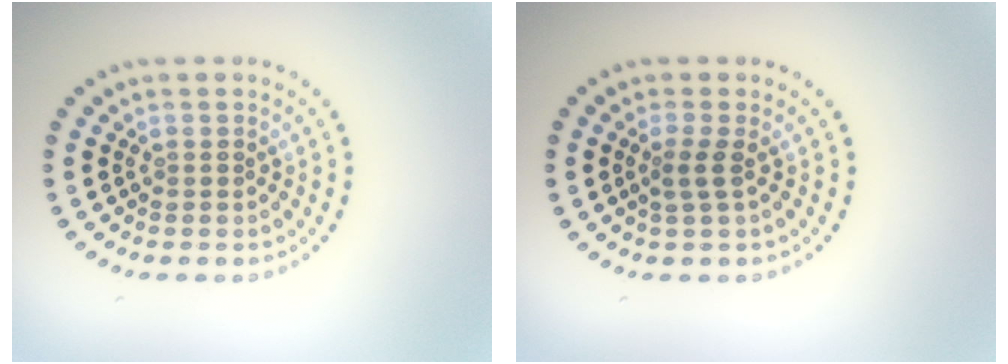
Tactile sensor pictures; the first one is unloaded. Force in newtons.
{"total": 1.6, "press": 1.1, "slide": 1.1}